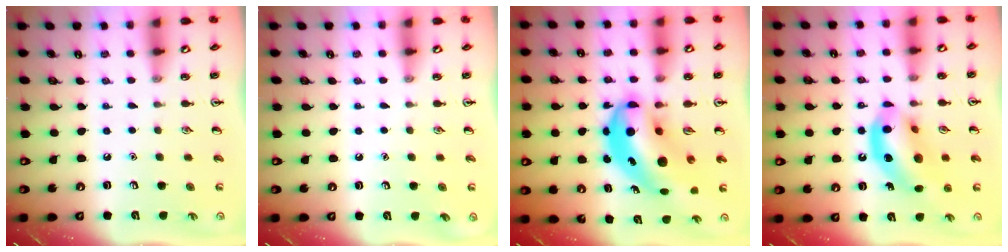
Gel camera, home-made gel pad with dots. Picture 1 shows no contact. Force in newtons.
{"total": 0.0}
{"total": 13.1, "press": 12.5, "slide": 3.9}
{"total": 14.7, "press": 14.1, "slide": 4.1}